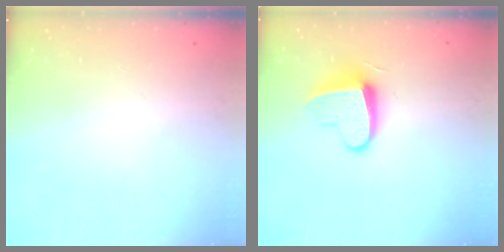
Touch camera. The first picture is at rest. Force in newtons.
{"total": 11.6, "press": 11.6, "slide": 0.5}